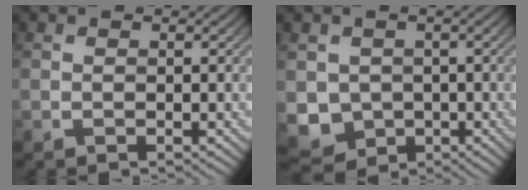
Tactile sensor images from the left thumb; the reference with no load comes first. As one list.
[{"total": 5.1, "force": [-0.6, 4.7, 2.0], "torque": [-0.058, -0.022, -0.015]}]